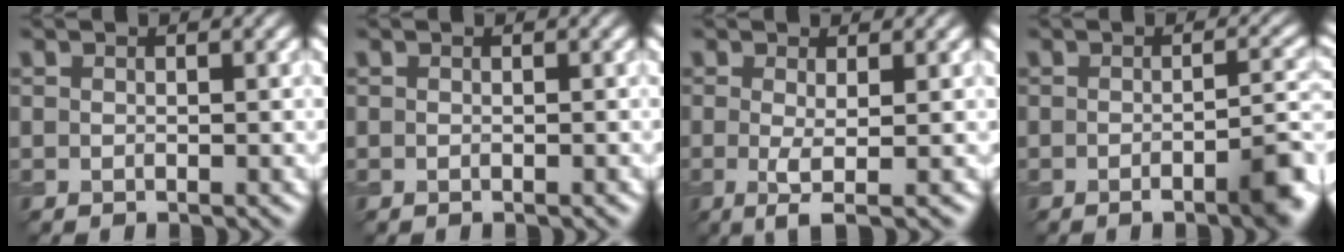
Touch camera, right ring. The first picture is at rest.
{"total": 0.0}
{"total": 2.3, "force": [-0.1, 0.3, 2.2], "torque": [-0.043, -0.008, -0.003]}
{"total": 4.6, "force": [-1.9, 1.0, 4.1], "torque": [-0.052, 0.000, -0.031]}